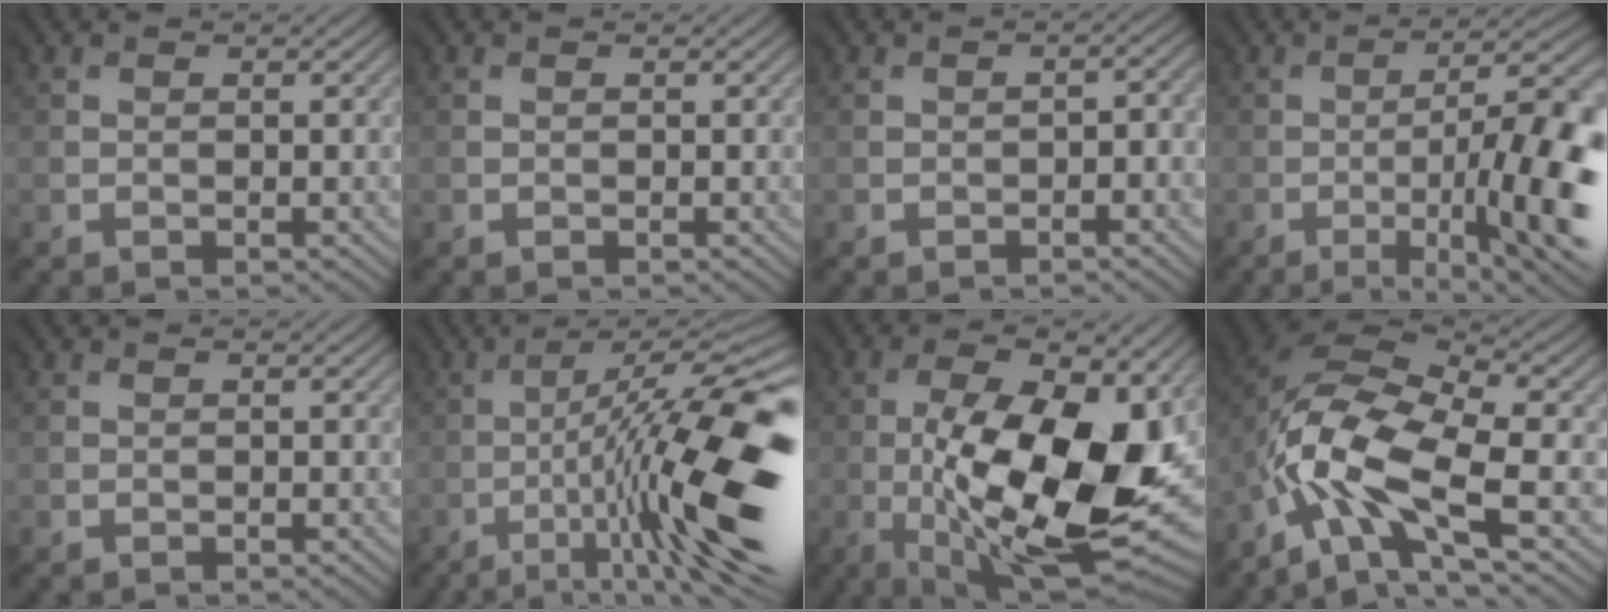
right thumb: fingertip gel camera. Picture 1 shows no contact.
{"total": 0.0}
{"total": 1.6, "force": [-1.3, 0.1, 0.9], "torque": [-0.010, 0.003, -0.018]}
{"total": 14.8, "force": [-5.0, 3.9, 13.4], "torque": [-0.179, -0.007, -0.060]}
{"total": 0.0}
{"total": 16.4, "force": [-4.5, 3.8, 15.3], "torque": [-0.231, -0.005, -0.063]}
{"total": 18.7, "force": [-2.5, 7.0, 17.2], "torque": [-0.266, -0.009, -0.036]}
{"total": 13.3, "force": [-4.3, 5.9, 11.1], "torque": [-0.239, -0.006, -0.081]}